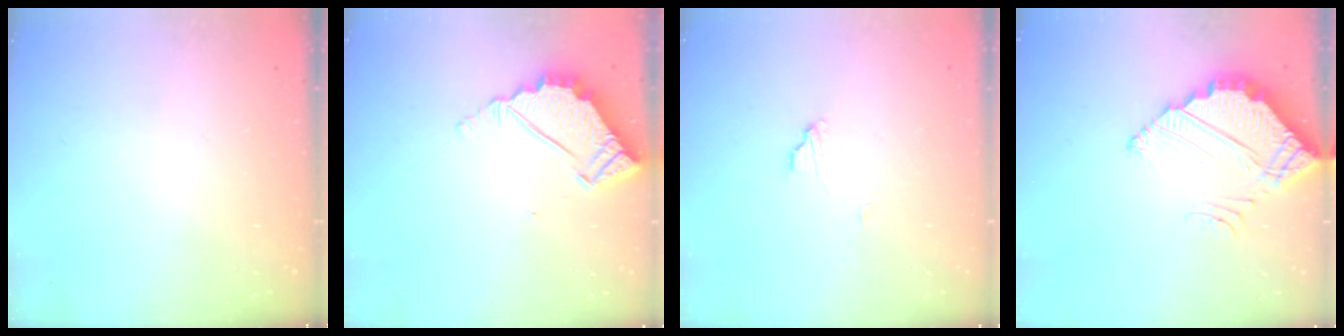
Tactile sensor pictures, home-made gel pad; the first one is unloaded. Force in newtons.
{"total": 4.9, "press": 4.9, "slide": 0.1}
{"total": 3.5, "press": 3.5, "slide": 0.3}
{"total": 4.0, "press": 4.0, "slide": 0.3}